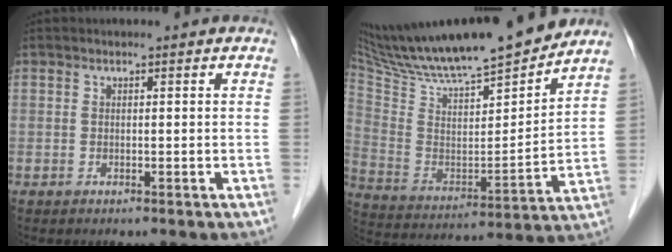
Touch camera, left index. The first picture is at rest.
{"total": 24.5, "force": [21.7, 2.4, 11.1], "torque": [-0.196, -0.010, 0.354]}